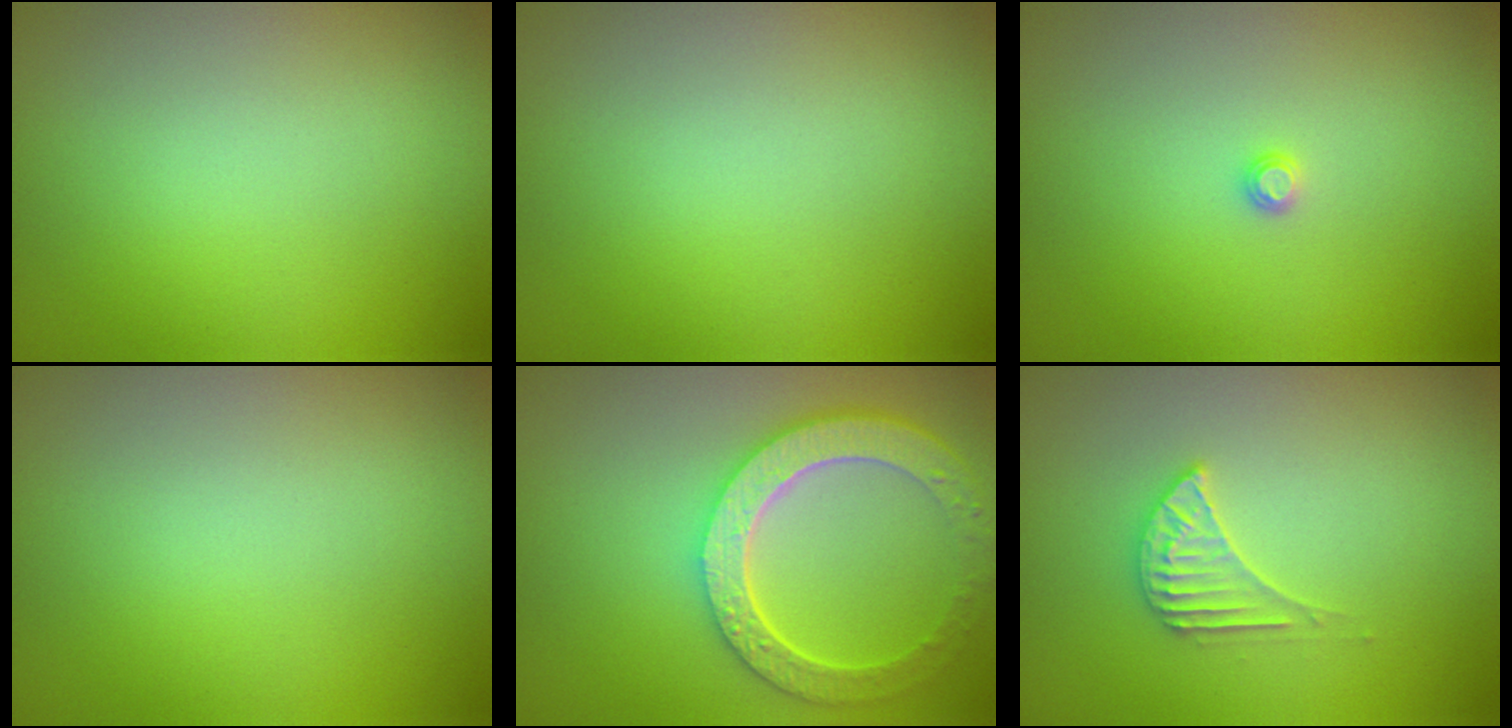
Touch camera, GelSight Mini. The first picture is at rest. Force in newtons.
{"total": 0.0}
{"total": 0.6, "press": 0.6, "slide": 0.2}
{"total": 0.0}
{"total": 6.5, "press": 5.1, "slide": 4.0}
{"total": 2.3, "press": 2.3, "slide": 0.3}